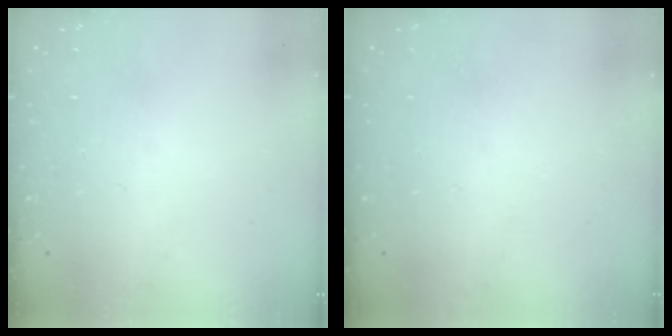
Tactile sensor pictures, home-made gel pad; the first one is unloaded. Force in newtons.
{"total": 0.0}